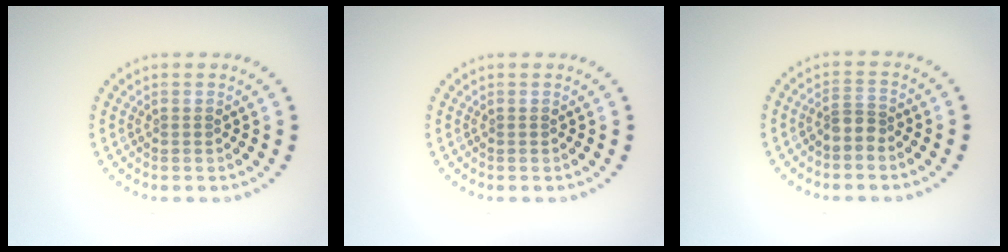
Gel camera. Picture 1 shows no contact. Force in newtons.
{"total": 0.0}
{"total": 1.9, "press": 1.5, "slide": 1.2}